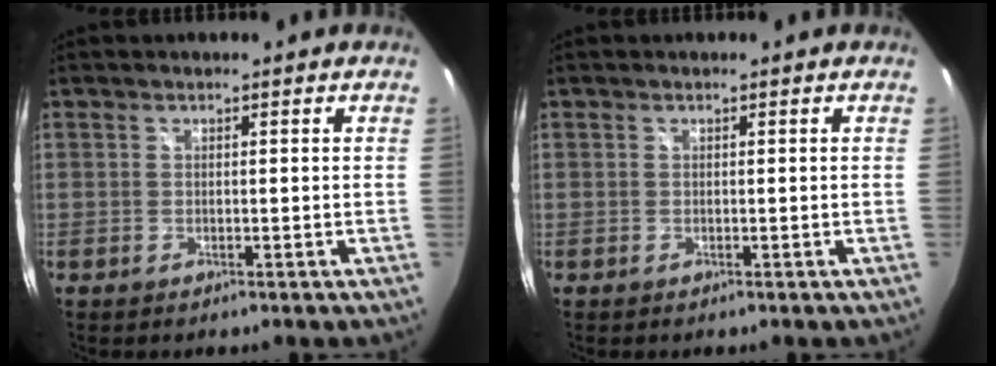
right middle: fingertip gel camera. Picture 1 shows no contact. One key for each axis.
{"total": 0.0}